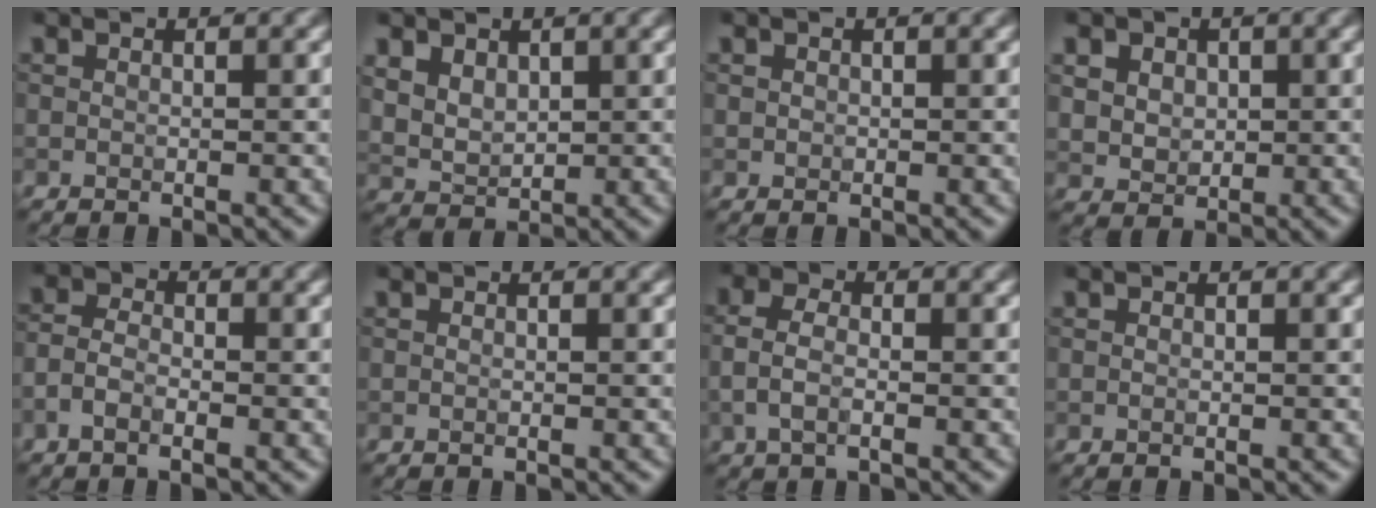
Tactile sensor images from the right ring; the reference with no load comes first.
{"total": 3.2, "force": [1.4, 2.3, 1.7], "torque": [-0.043, -0.007, 0.032]}
{"total": 0.5, "force": [0.1, 0.5, 0.1], "torque": [0.003, -0.003, 0.001]}
{"total": 4.7, "force": [2.0, 3.7, 2.2], "torque": [-0.059, 0.013, 0.033]}
{"total": 2.4, "force": [-1.2, 1.2, 1.7], "torque": [-0.034, 0.002, -0.033]}
{"total": 0.0}
{"total": 2.6, "force": [-0.6, 1.4, 2.1], "torque": [-0.048, 0.002, -0.017]}
{"total": 0.0}